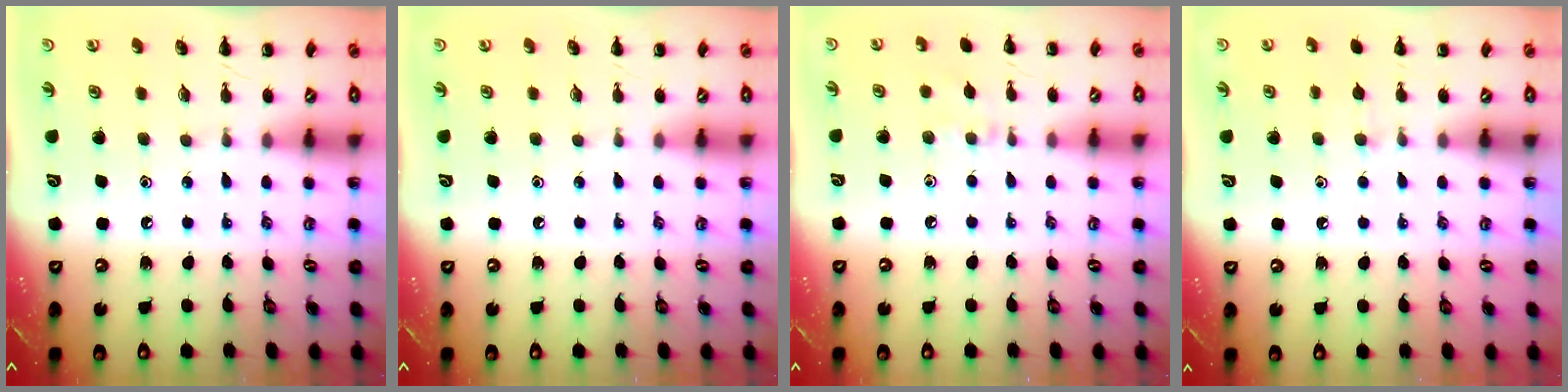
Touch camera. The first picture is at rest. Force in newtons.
{"total": 0.0}
{"total": 5.6, "press": 5.3, "slide": 1.8}
{"total": 4.5, "press": 4.2, "slide": 1.7}